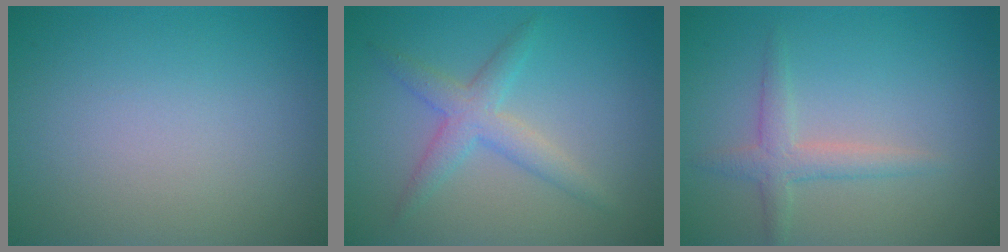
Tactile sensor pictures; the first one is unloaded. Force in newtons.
{"total": 3.0, "press": 3.0, "slide": 0.1}
{"total": 2.2, "press": 2.2, "slide": 0.1}